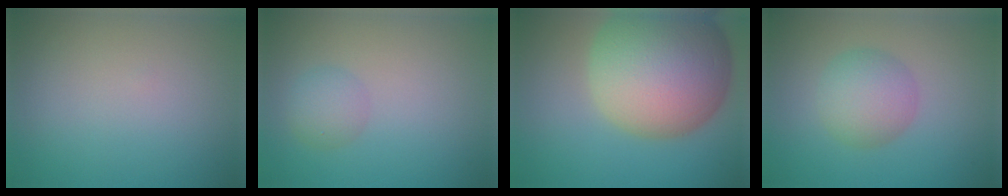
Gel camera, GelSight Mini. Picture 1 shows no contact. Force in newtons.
{"total": 1.9, "press": 1.9, "slide": 0.0}
{"total": 15.5, "press": 15.5, "slide": 1.0}
{"total": 4.0, "press": 4.0, "slide": 0.1}